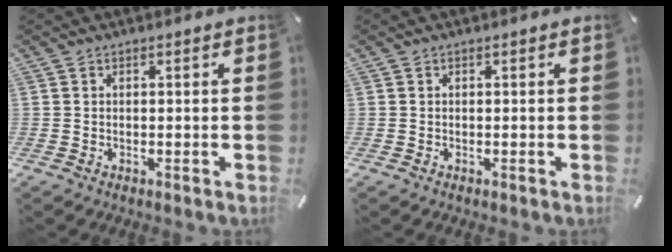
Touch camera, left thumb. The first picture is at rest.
{"total": 0.0}